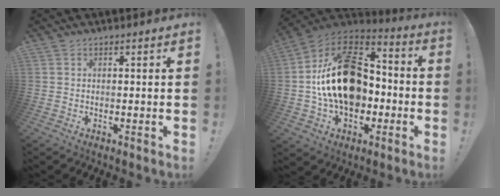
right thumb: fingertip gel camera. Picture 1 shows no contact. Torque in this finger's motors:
{"motor_torque": [2.51, 2.50, 0.27, 0.07, 0.42]}